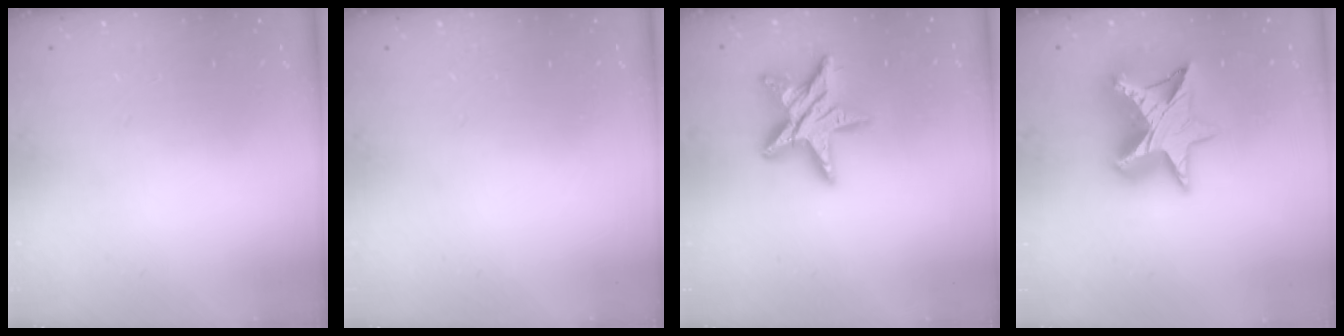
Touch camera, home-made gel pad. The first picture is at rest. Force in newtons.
{"total": 0.0}
{"total": 14.4, "press": 14.4, "slide": 0.9}
{"total": 13.9, "press": 13.8, "slide": 1.0}